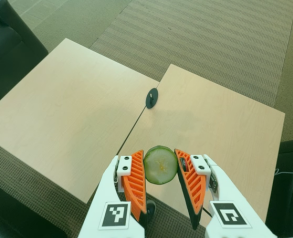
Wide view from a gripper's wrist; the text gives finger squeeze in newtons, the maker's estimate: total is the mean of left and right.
{"total": 10.7, "left": 10.7, "right": 10.7}